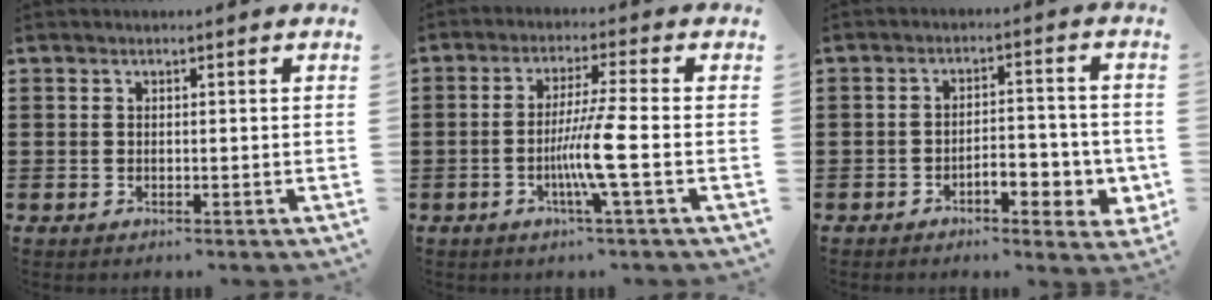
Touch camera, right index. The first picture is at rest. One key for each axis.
{"total": 6.9, "fx": -2.1, "fy": -0.9, "fz": 6.6, "tx": -0.124, "ty": -0.019, "tz": -0.043}
{"total": 5.2, "fx": -2.5, "fy": 2.4, "fz": 3.9, "tx": -0.049, "ty": 0.004, "tz": -0.049}